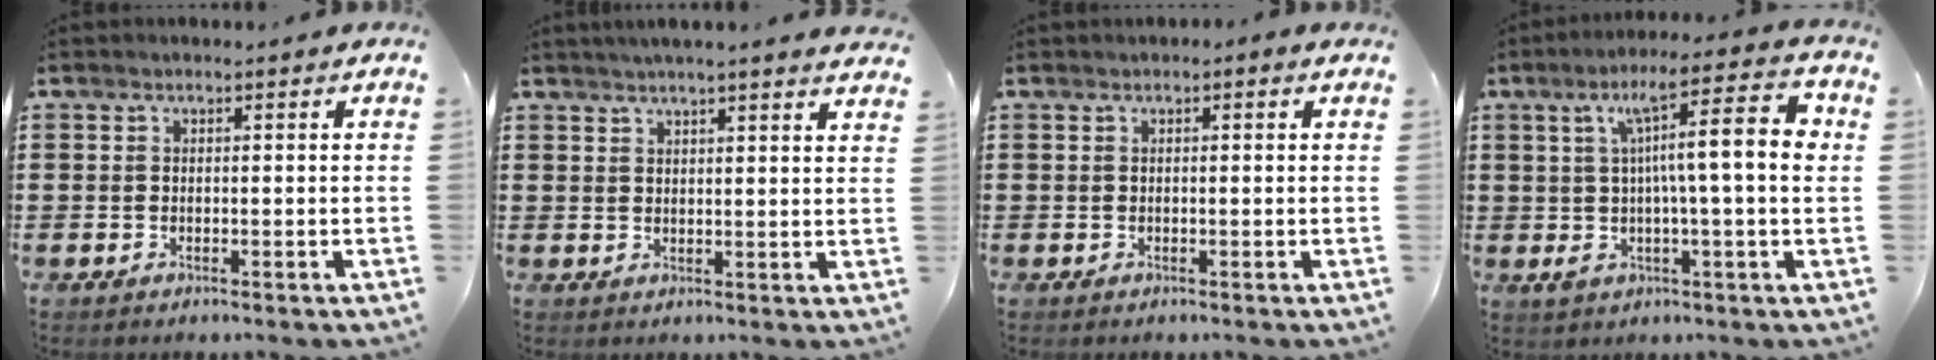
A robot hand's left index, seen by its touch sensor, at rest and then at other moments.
{"total": 2.9, "force": [2.7, -0.5, 0.8], "torque": [-0.022, -0.006, 0.050]}
{"total": 0.0}
{"total": 11.7, "force": [1.9, 1.6, 11.4], "torque": [-0.198, -0.001, 0.022]}